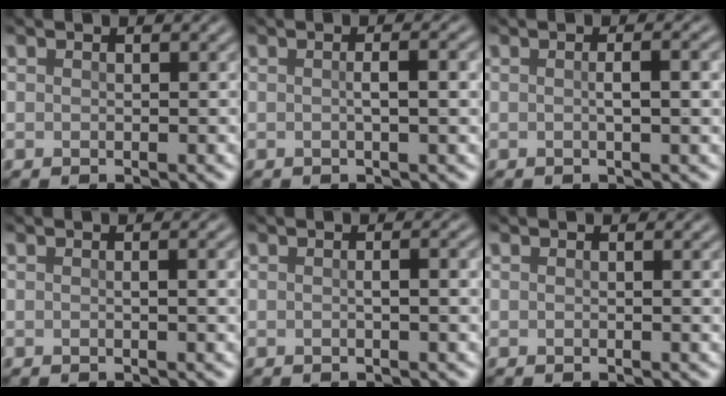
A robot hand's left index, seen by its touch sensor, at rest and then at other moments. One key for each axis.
{"total": 3.0, "fx": 0.1, "fy": 0.8, "fz": 2.8, "tx": -0.036, "ty": 0.005, "tz": -0.005}
{"total": 3.0, "fx": 0.1, "fy": 0.8, "fz": 2.9, "tx": -0.037, "ty": 0.005, "tz": -0.003}
{"total": 1.9, "fx": 0.2, "fy": 0.4, "fz": 1.9, "tx": -0.023, "ty": 0.002, "tz": 0.000}
{"total": 2.3, "fx": 0.1, "fy": 0.5, "fz": 2.2, "tx": -0.032, "ty": 0.003, "tz": -0.001}
{"total": 1.0, "fx": 0.2, "fy": 0.2, "fz": 0.9, "tx": -0.008, "ty": 0.001, "tz": 0.000}